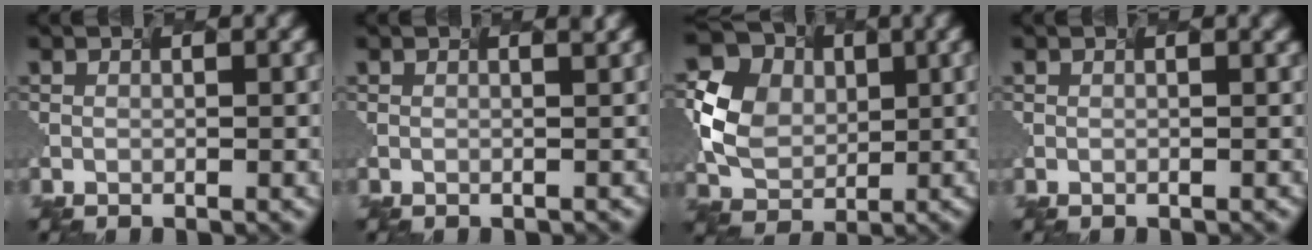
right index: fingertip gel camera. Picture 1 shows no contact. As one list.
[{"total": 1.6, "force": [0.8, 0.9, 1.1], "torque": [0.009, 0.014, -0.007]}, {"total": 6.1, "force": [-0.2, 5.3, 3.0], "torque": [-0.070, 0.001, -0.003]}, {"total": 0.8, "force": [0.5, 0.5, 0.4], "torque": [0.007, 0.004, 0.000]}]